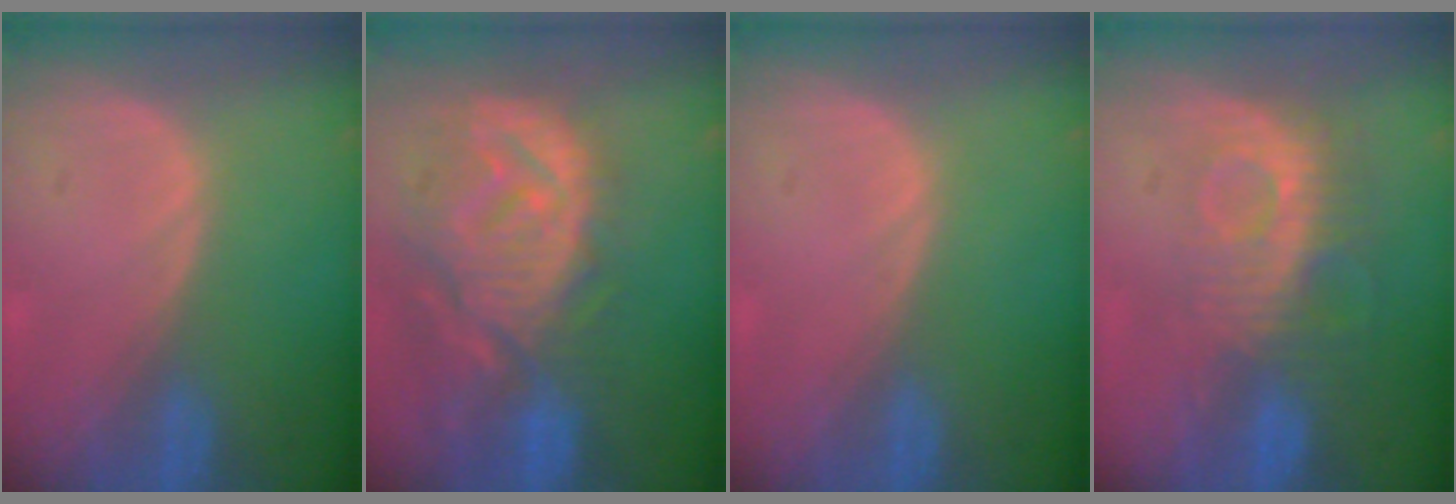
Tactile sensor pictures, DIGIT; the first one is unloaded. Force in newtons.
{"total": 12.6, "press": 11.1, "slide": 5.8}
{"total": 0.0}
{"total": 9.2, "press": 8.1, "slide": 4.3}